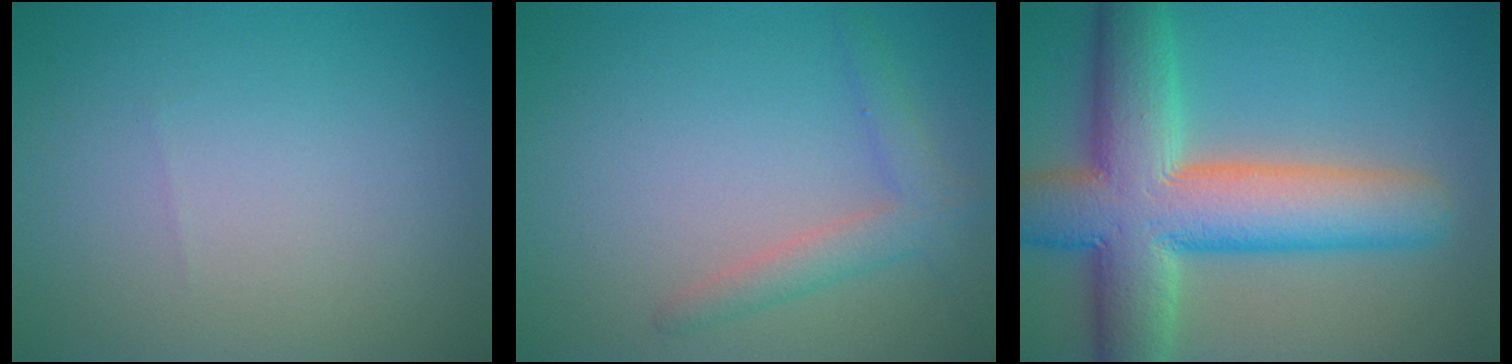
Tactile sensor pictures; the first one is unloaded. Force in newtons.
{"total": 2.6, "press": 2.6, "slide": 0.0}
{"total": 12.0, "press": 12.0, "slide": 0.6}